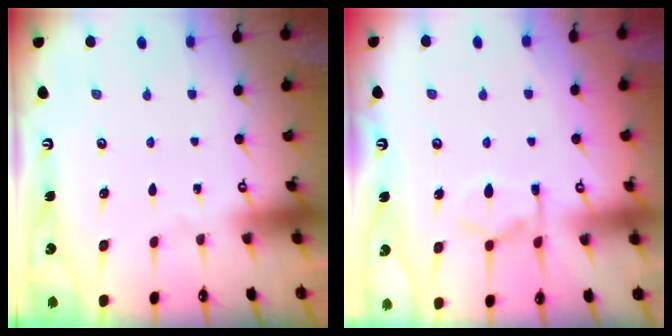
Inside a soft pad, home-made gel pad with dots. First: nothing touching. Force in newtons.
{"total": 3.8, "press": 3.5, "slide": 1.5}